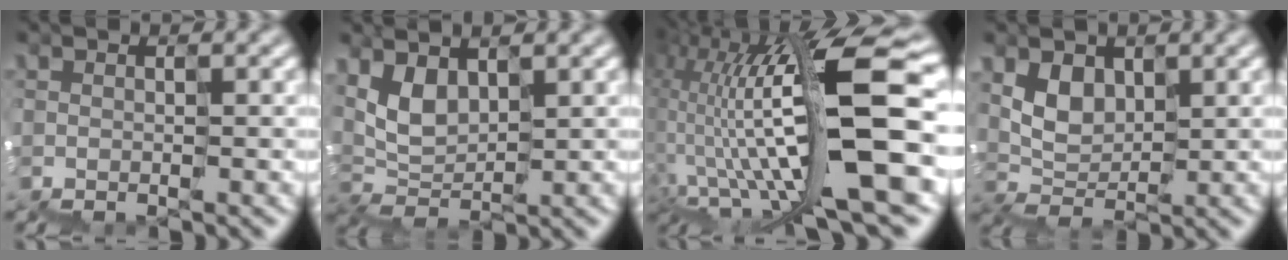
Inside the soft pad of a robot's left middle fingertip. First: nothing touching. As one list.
[{"total": 3.3, "force": [2.1, 2.0, 1.5], "torque": [-0.046, 0.003, 0.041]}, {"total": 13.2, "force": [0.6, 4.8, 12.3], "torque": [-0.231, 0.015, 0.022]}, {"total": 2.4, "force": [1.5, 1.8, 0.3], "torque": [-0.012, 0.003, 0.030]}]